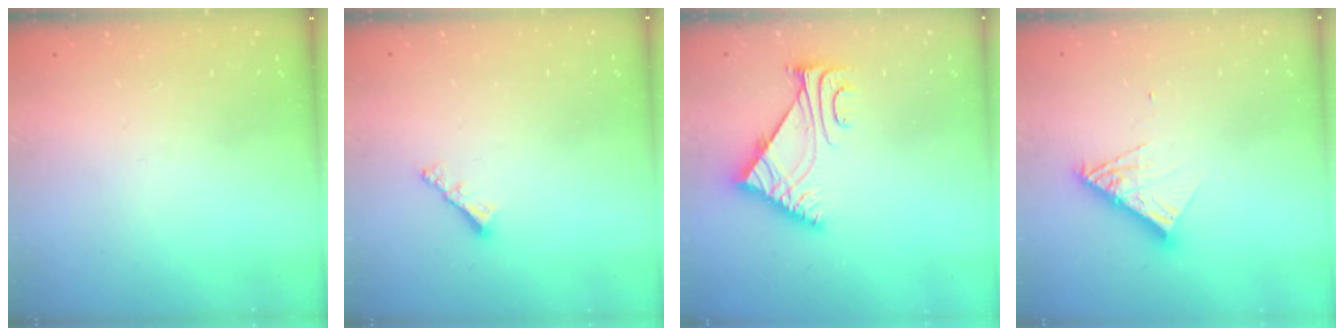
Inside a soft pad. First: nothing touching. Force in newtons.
{"total": 2.9, "press": 2.9, "slide": 0.3}
{"total": 6.7, "press": 6.7, "slide": 0.8}
{"total": 9.3, "press": 9.2, "slide": 0.8}